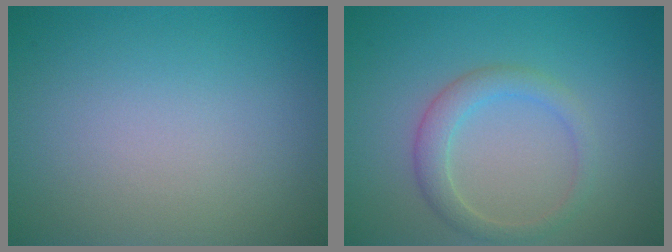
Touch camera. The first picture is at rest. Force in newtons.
{"total": 2.5, "press": 2.5, "slide": 0.0}